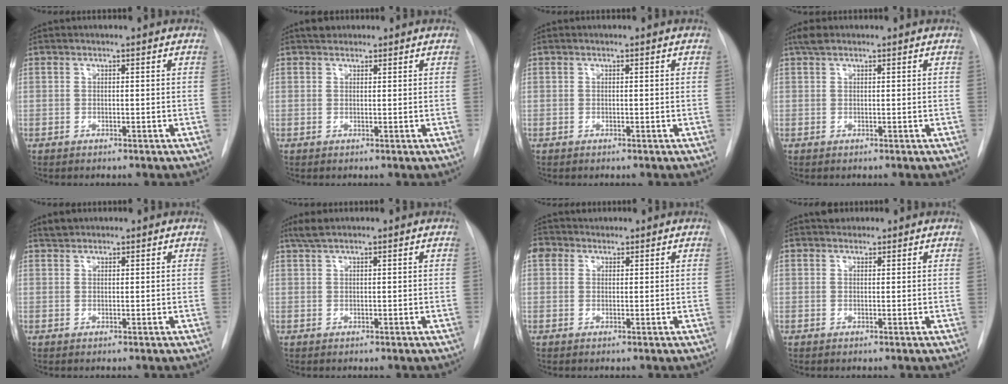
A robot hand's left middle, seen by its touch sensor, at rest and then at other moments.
{"total": 1.7, "force": [1.4, 0.9, 0.3], "torque": [-0.006, 0.009, 0.021]}
{"total": 0.0}
{"total": 1.7, "force": [1.3, 0.7, 0.9], "torque": [-0.018, 0.013, 0.024]}
{"total": 1.4, "force": [1.3, 0.5, 0.1], "torque": [-0.003, 0.005, 0.023]}
{"total": 2.2, "force": [1.8, 0.2, 1.3], "torque": [-0.031, 0.010, 0.038]}
{"total": 2.7, "force": [1.6, 2.1, 0.5], "torque": [-0.011, 0.020, 0.029]}
{"total": 1.6, "force": [1.4, 0.8, 0.2], "torque": [-0.002, 0.010, 0.019]}